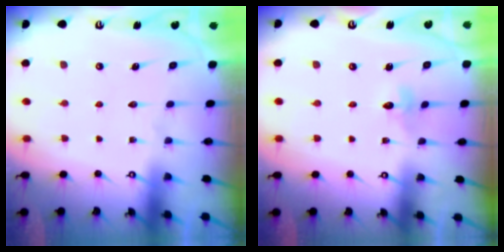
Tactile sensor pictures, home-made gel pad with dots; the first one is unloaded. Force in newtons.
{"total": 2.8, "press": 2.7, "slide": 0.3}